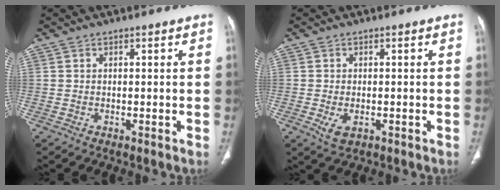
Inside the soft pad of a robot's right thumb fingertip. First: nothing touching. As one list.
[{"total": 3.4, "force": [-1.1, 1.9, 2.6], "torque": [-0.048, -0.001, -0.012]}]